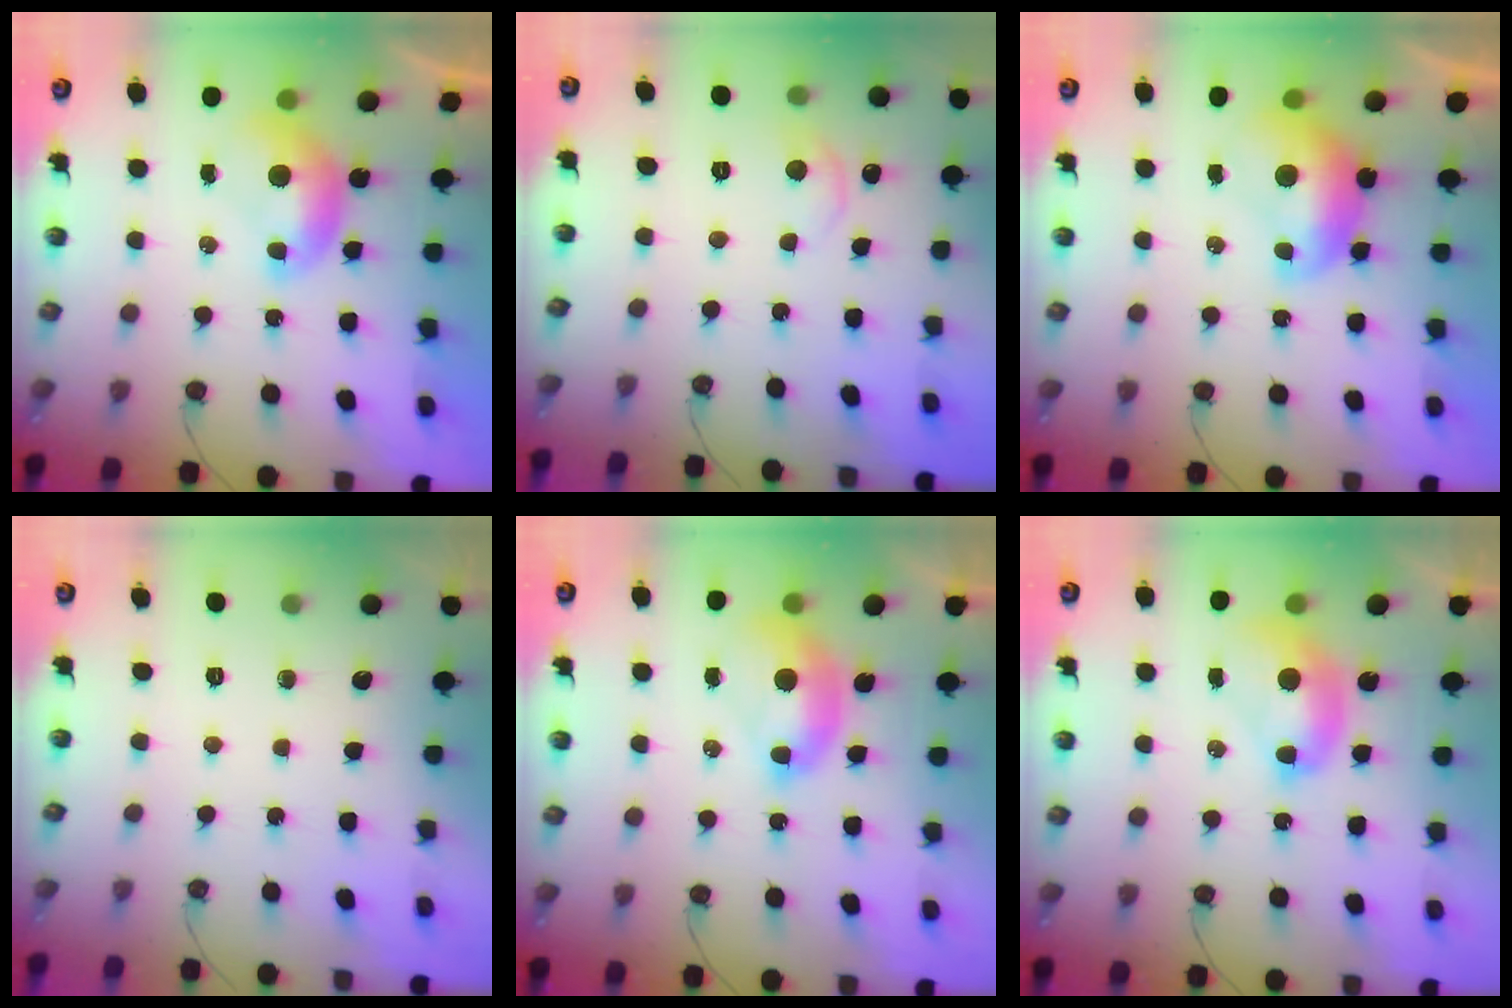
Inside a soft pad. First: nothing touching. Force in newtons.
{"total": 1.1, "press": 1.0, "slide": 0.6}
{"total": 1.6, "press": 1.6, "slide": 0.4}
{"total": 0.0}
{"total": 2.5, "press": 2.4, "slide": 0.6}
{"total": 2.7, "press": 2.7, "slide": 0.1}